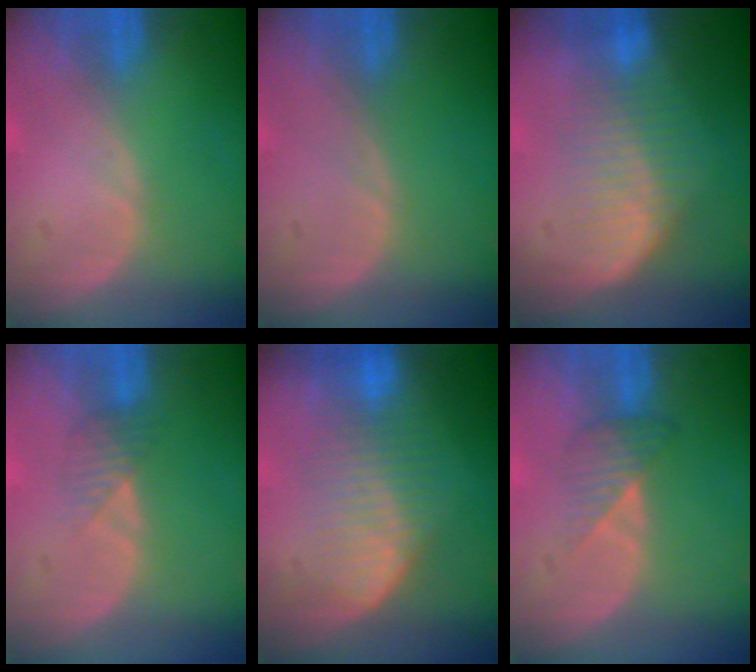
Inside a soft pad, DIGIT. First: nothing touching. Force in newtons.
{"total": 0.0}
{"total": 6.8, "press": 6.3, "slide": 2.5}
{"total": 2.3, "press": 2.1, "slide": 1.0}
{"total": 6.8, "press": 6.7, "slide": 1.3}
{"total": 3.3, "press": 3.1, "slide": 1.0}